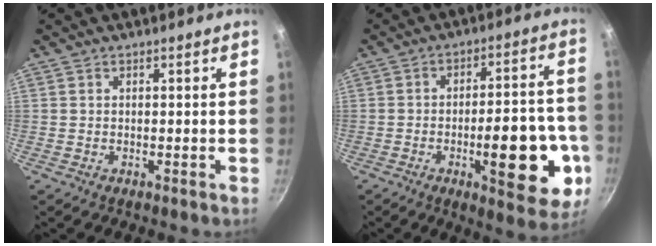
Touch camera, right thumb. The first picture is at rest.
{"total": 17.9, "force": [-5.5, 6.7, 15.7], "torque": [-0.170, 0.024, -0.072]}